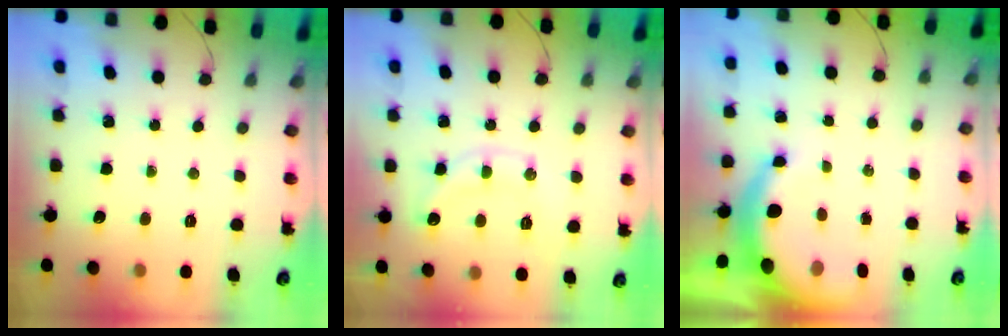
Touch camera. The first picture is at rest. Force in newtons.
{"total": 13.5, "press": 13.4, "slide": 0.6}
{"total": 8.2, "press": 8.0, "slide": 1.8}